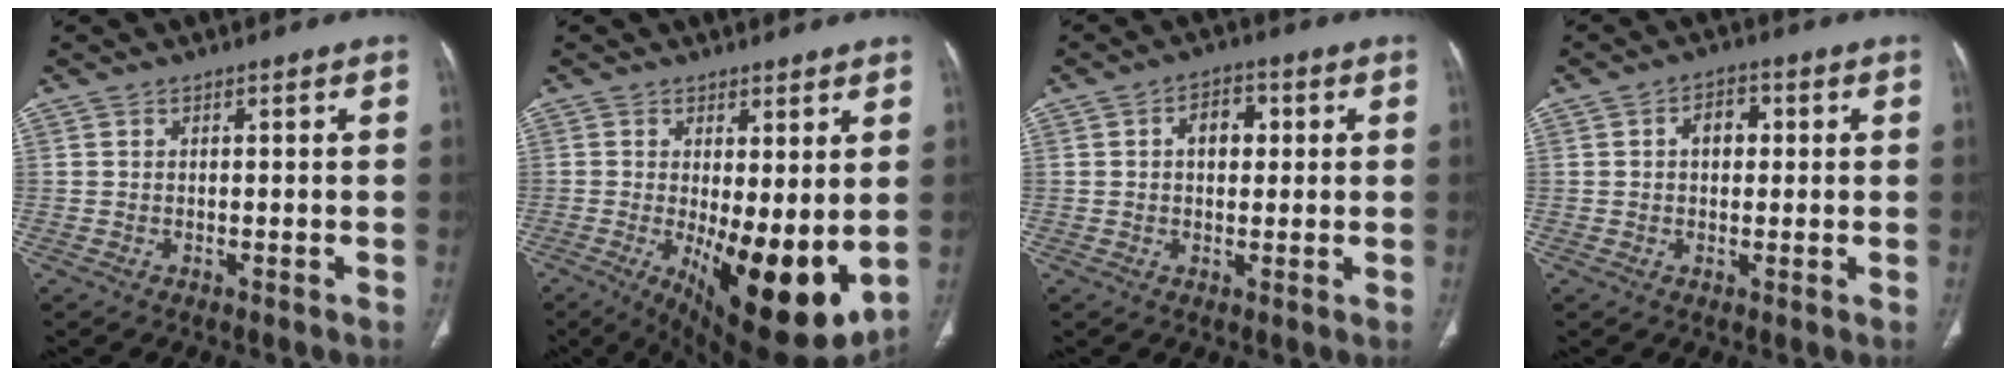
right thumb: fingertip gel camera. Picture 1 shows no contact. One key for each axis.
{"total": 16.0, "fx": -1.9, "fy": 6.0, "fz": 14.8, "tx": -0.219, "ty": -0.039, "tz": -0.006}
{"total": 5.5, "fx": 1.1, "fy": 3.6, "fz": 4.0, "tx": -0.046, "ty": 0.009, "tz": 0.013}
{"total": 3.5, "fx": 0.7, "fy": 2.3, "fz": 2.6, "tx": -0.034, "ty": 0.007, "tz": 0.010}